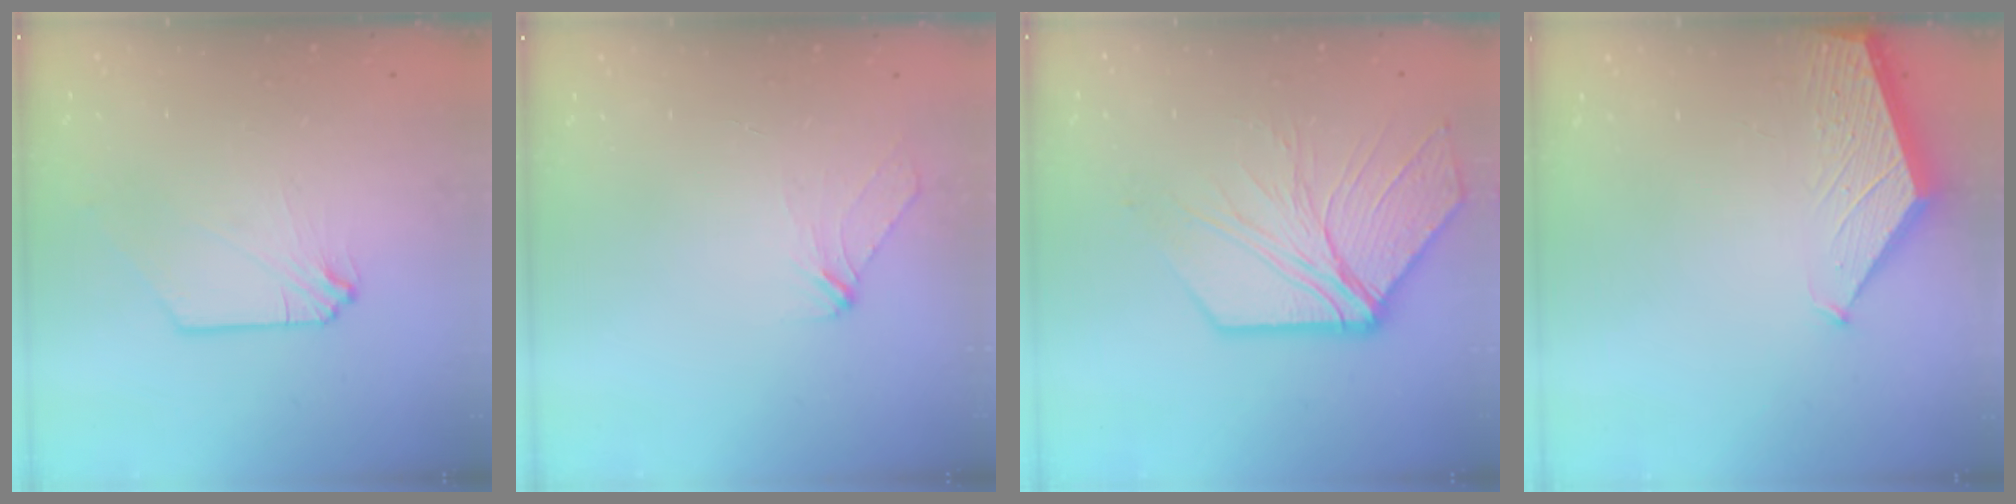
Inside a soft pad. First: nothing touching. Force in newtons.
{"total": 3.8, "press": 3.6, "slide": 1.0}
{"total": 13.3, "press": 13.2, "slide": 1.3}
{"total": 1.9, "press": 1.9, "slide": 0.2}